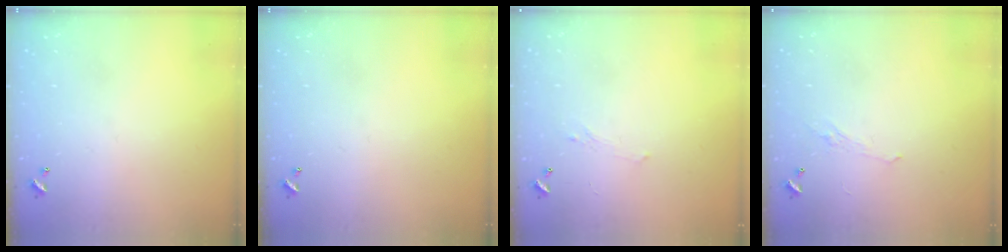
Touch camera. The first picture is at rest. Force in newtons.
{"total": 0.0}
{"total": 0.8, "press": 0.6, "slide": 0.6}
{"total": 1.1, "press": 0.8, "slide": 0.7}